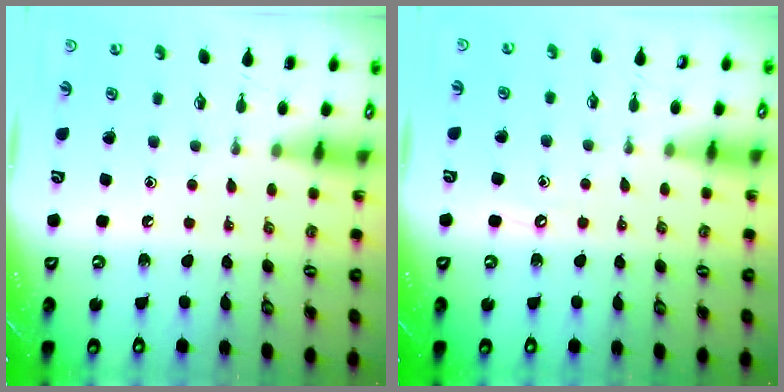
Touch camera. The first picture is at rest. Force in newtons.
{"total": 4.3, "press": 4.3, "slide": 0.6}